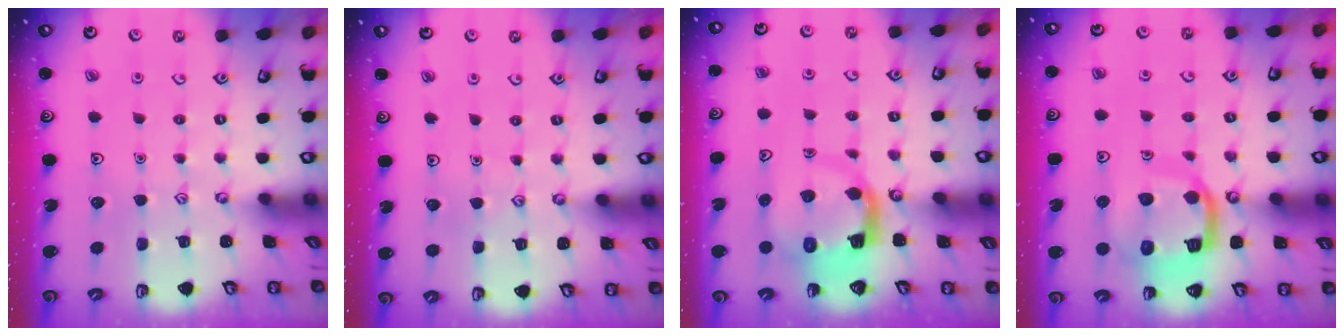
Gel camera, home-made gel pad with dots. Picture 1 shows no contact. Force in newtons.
{"total": 4.0, "press": 4.0, "slide": 0.2}
{"total": 6.4, "press": 6.4, "slide": 0.7}
{"total": 13.8, "press": 13.7, "slide": 1.4}